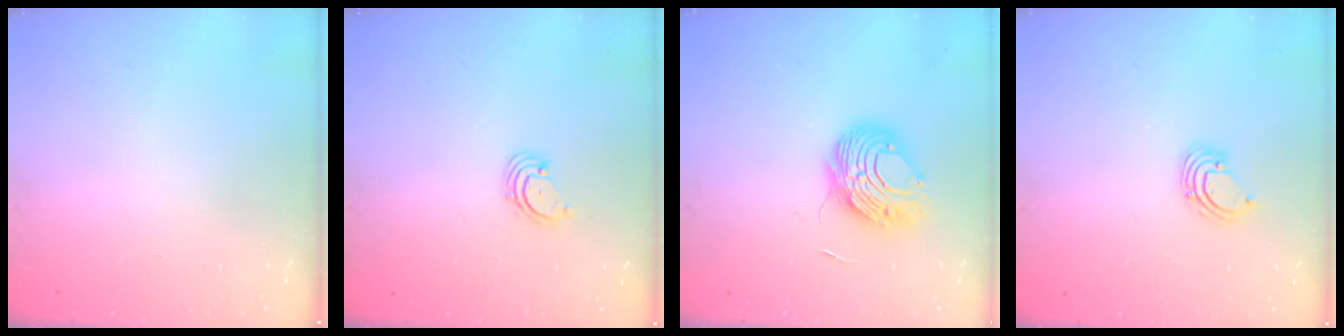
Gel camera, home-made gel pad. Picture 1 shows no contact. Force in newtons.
{"total": 1.7, "press": 1.7, "slide": 0.2}
{"total": 8.7, "press": 8.7, "slide": 0.8}
{"total": 2.2, "press": 2.2, "slide": 0.2}